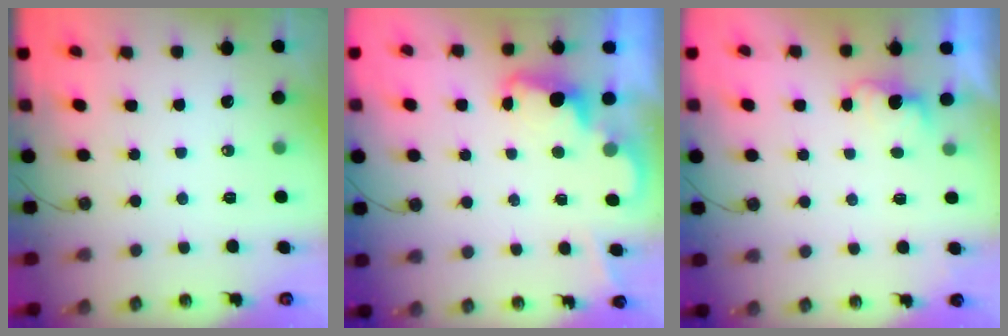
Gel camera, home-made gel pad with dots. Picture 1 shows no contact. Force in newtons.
{"total": 2.5, "press": 2.4, "slide": 0.5}
{"total": 1.4, "press": 1.2, "slide": 0.7}